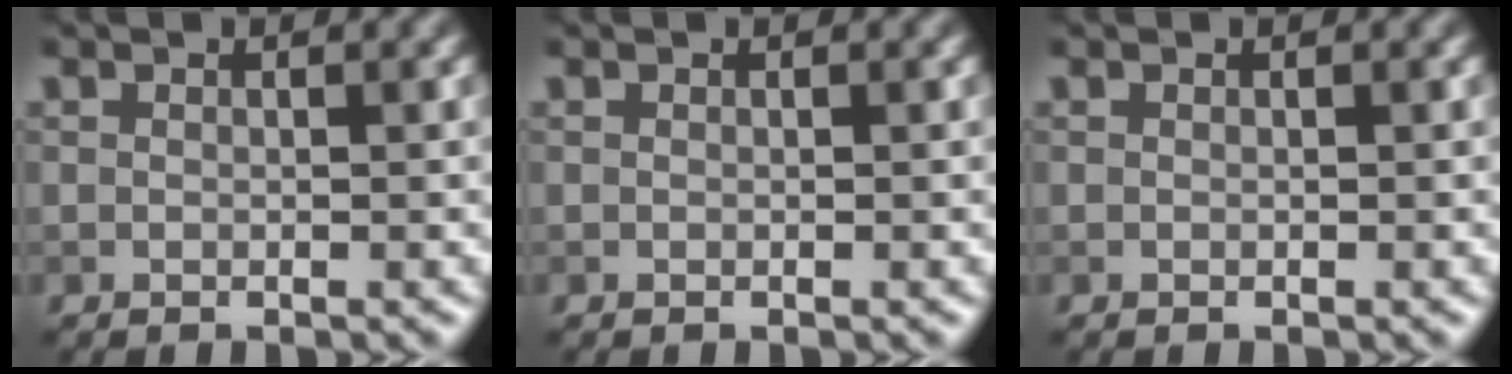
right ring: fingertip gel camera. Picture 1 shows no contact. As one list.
[{"total": 0.0}, {"total": 0.0}]